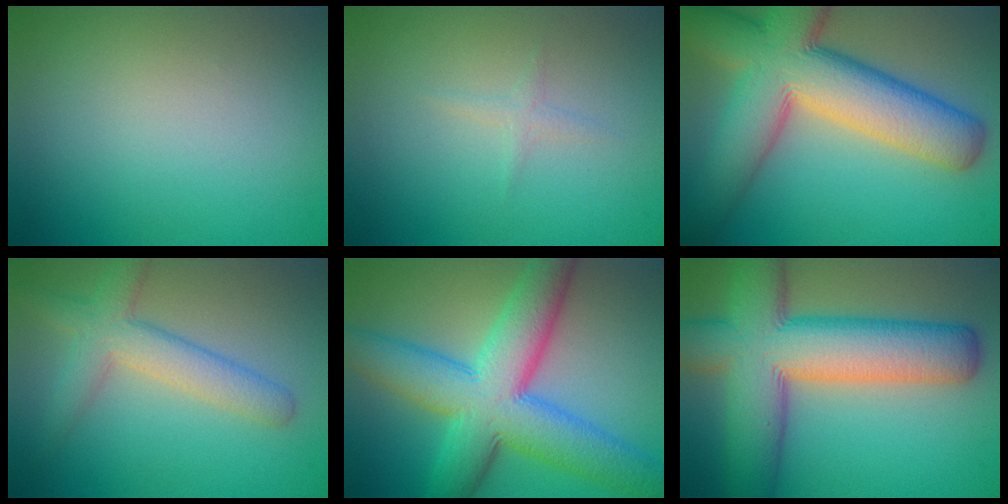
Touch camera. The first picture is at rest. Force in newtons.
{"total": 0.8, "press": 0.8, "slide": 0.1}
{"total": 12.9, "press": 12.9, "slide": 0.6}
{"total": 4.4, "press": 4.4, "slide": 0.1}
{"total": 10.9, "press": 10.9, "slide": 0.2}
{"total": 12.6, "press": 12.6, "slide": 0.6}